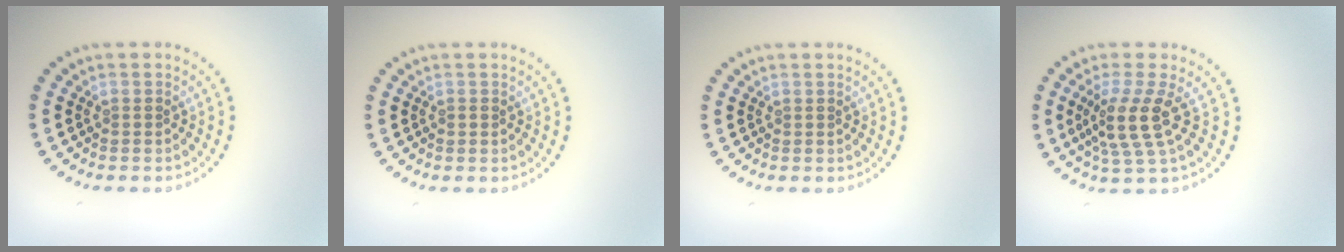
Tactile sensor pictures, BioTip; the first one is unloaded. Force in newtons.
{"total": 0.5, "press": 0.5, "slide": 0.1}
{"total": 0.0}
{"total": 3.8, "press": 2.8, "slide": 2.5}